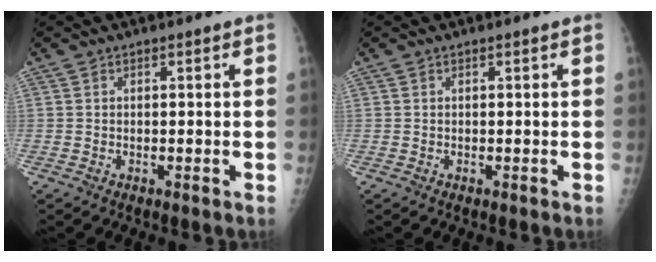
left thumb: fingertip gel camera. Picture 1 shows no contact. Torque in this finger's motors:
{"motor_torque": [0.00, 0.00, -0.07, -0.07, 0.00]}